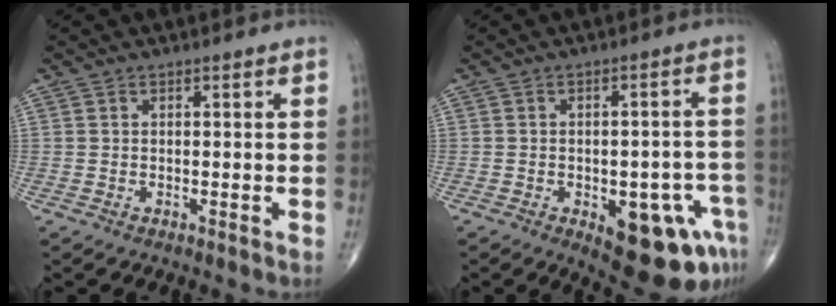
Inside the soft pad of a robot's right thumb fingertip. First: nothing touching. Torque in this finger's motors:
{"motor_torque": [1.92, 1.54, 0.40, -0.56, 0.26]}